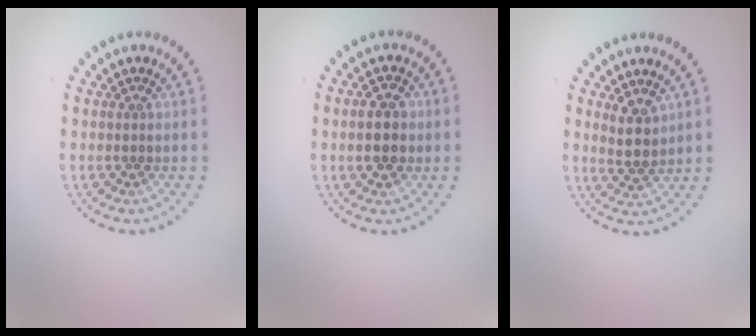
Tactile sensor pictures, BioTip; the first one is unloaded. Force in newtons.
{"total": 3.9, "press": 3.9, "slide": 0.2}
{"total": 2.5, "press": 2.2, "slide": 1.2}